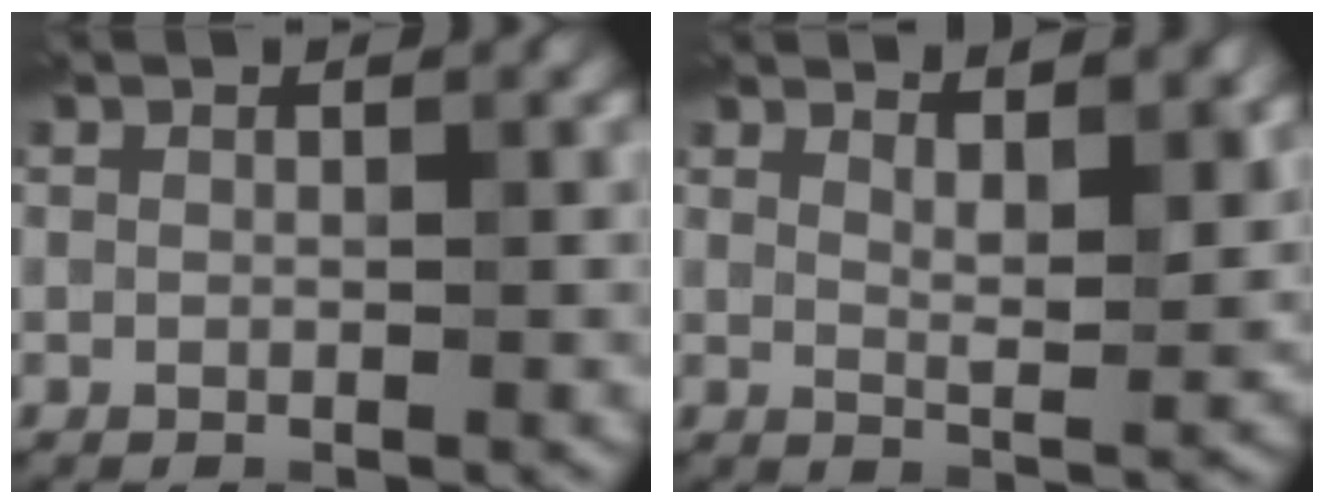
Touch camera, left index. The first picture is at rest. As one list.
[{"total": 3.4, "force": [2.6, 0.5, 2.1], "torque": [-0.038, -0.002, 0.046]}]